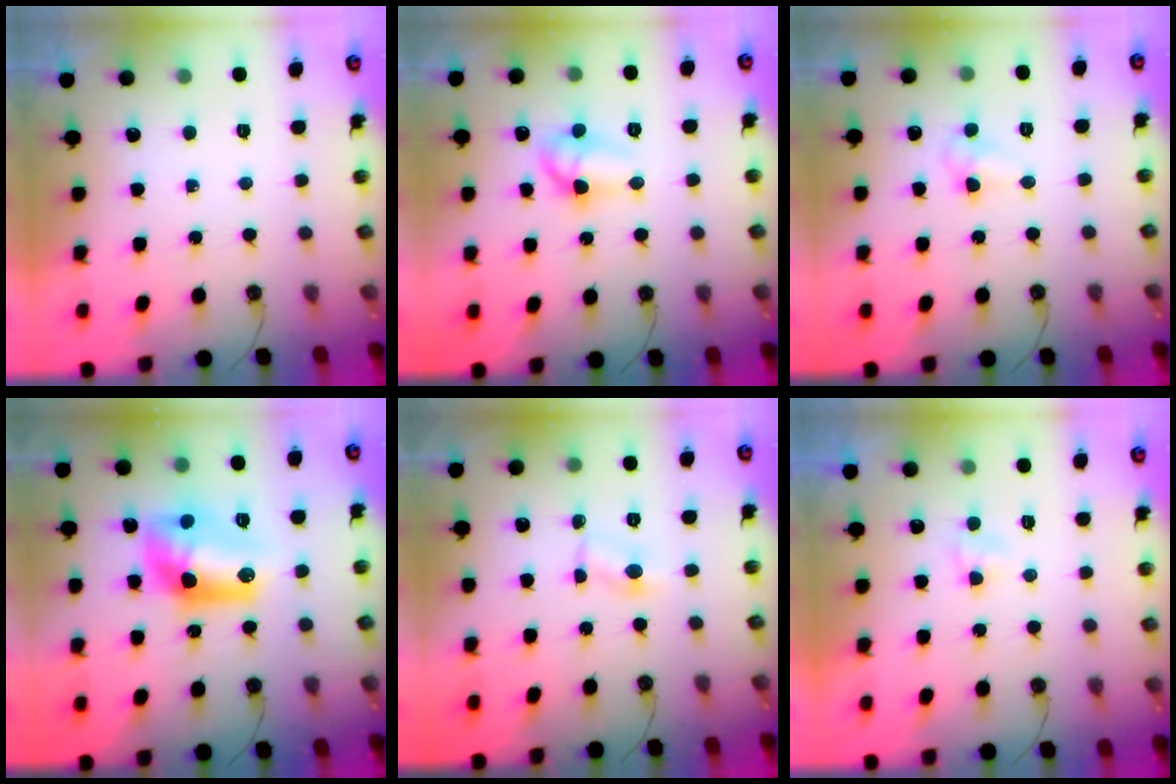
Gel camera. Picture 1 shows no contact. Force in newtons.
{"total": 9.4, "press": 9.3, "slide": 1.0}
{"total": 6.2, "press": 6.2, "slide": 0.8}
{"total": 11.8, "press": 11.8, "slide": 1.0}
{"total": 2.7, "press": 2.7, "slide": 0.3}
{"total": 3.6, "press": 3.6, "slide": 0.5}